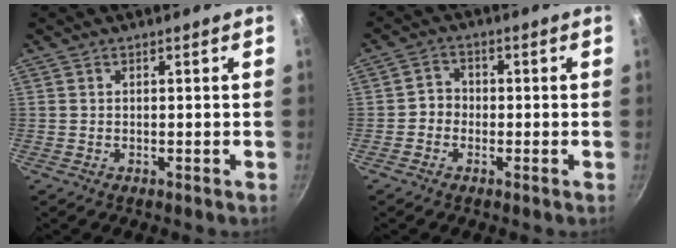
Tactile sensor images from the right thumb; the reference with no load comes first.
{"total": 3.0, "force": [-0.9, 2.7, 1.0], "torque": [0.006, 0.014, -0.025]}